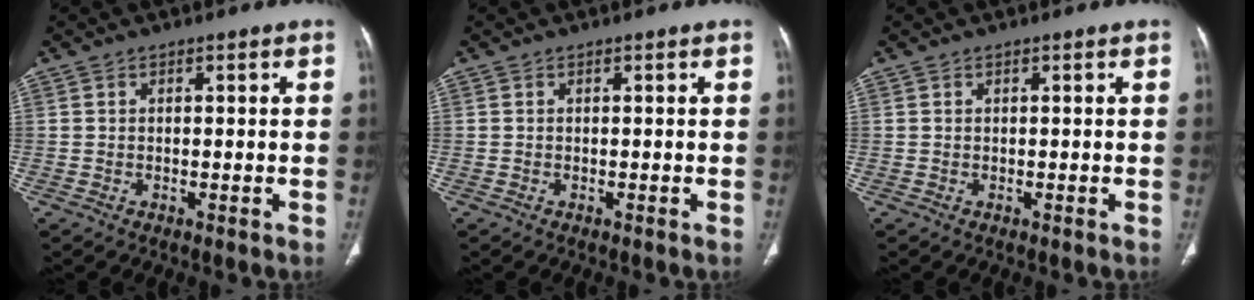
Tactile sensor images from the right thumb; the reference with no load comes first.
{"total": 0.0}
{"total": 0.0}